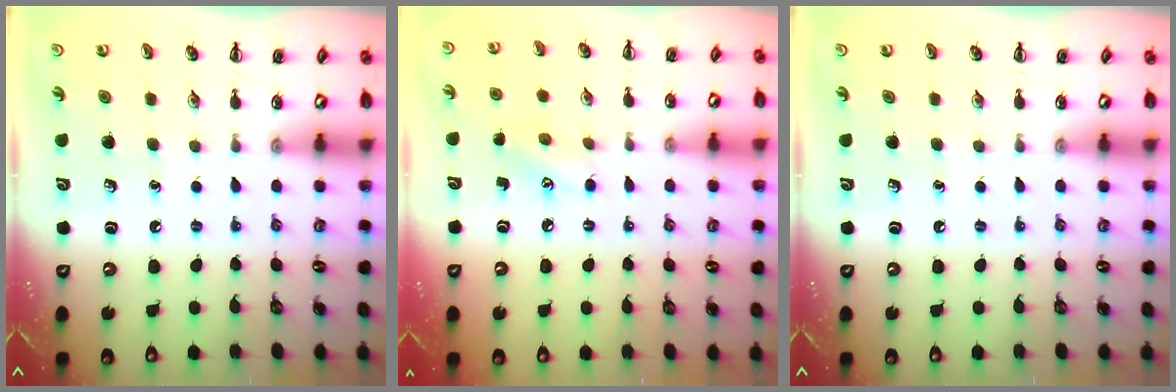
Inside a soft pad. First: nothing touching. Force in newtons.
{"total": 6.5, "press": 6.4, "slide": 1.2}
{"total": 0.0}